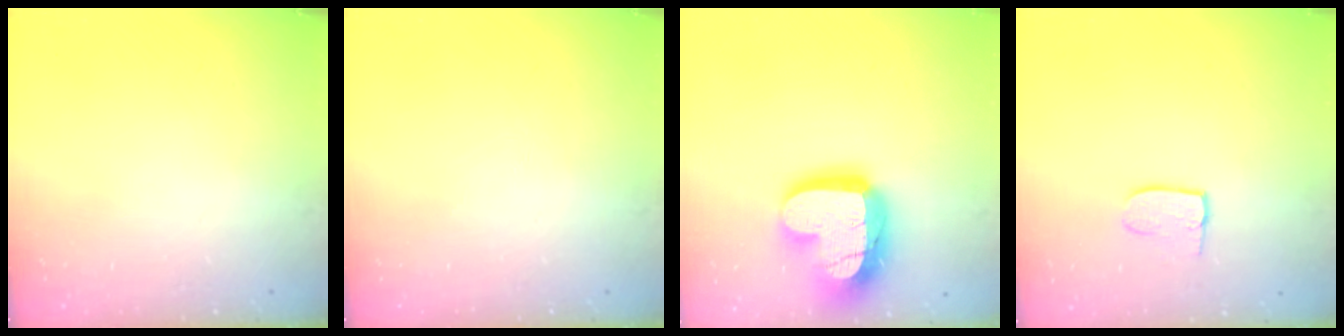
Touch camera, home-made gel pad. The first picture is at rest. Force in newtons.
{"total": 0.0}
{"total": 21.2, "press": 21.2, "slide": 1.7}
{"total": 7.7, "press": 7.7, "slide": 0.6}